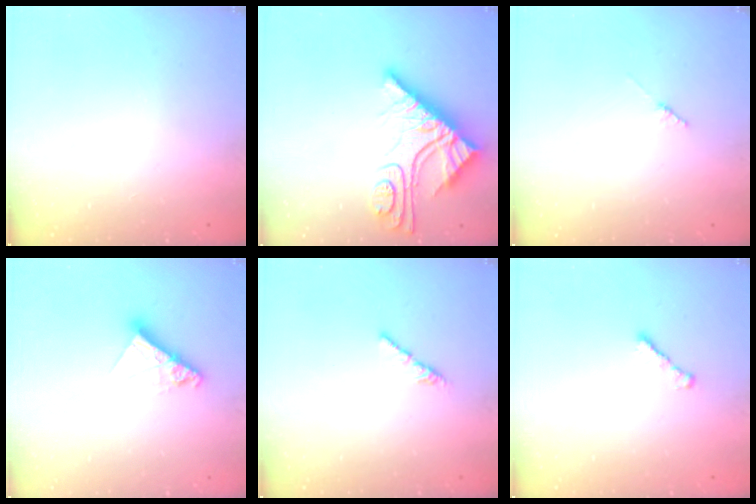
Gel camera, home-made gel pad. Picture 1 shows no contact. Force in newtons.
{"total": 13.6, "press": 13.6, "slide": 1.3}
{"total": 1.8, "press": 1.7, "slide": 0.3}
{"total": 9.0, "press": 9.0, "slide": 0.9}
{"total": 2.1, "press": 2.0, "slide": 0.7}
{"total": 2.4, "press": 2.3, "slide": 0.6}